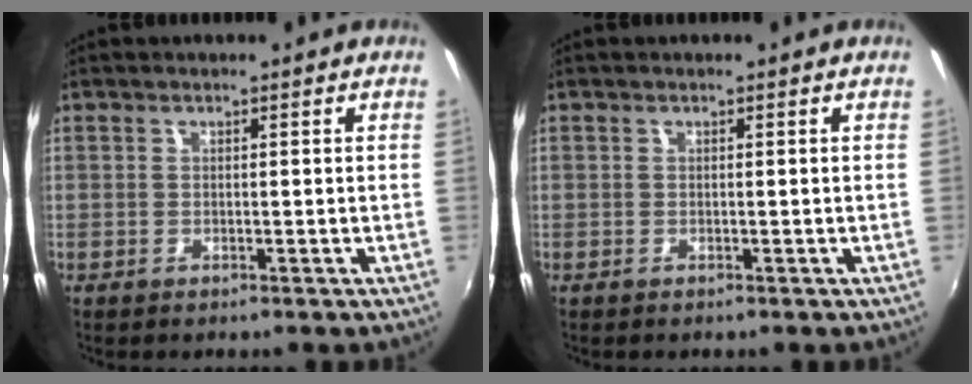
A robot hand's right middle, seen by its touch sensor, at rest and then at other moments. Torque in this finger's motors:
{"motor_torque": [-0.15, -0.15, 0.05, 0.01]}